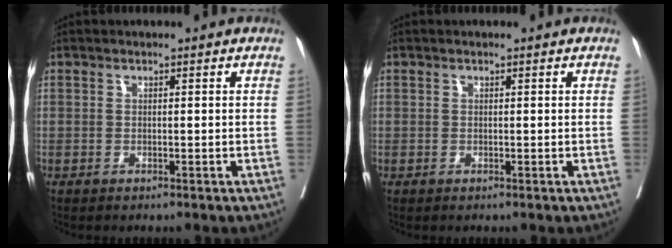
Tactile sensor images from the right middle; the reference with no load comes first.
{"total": 0.0}